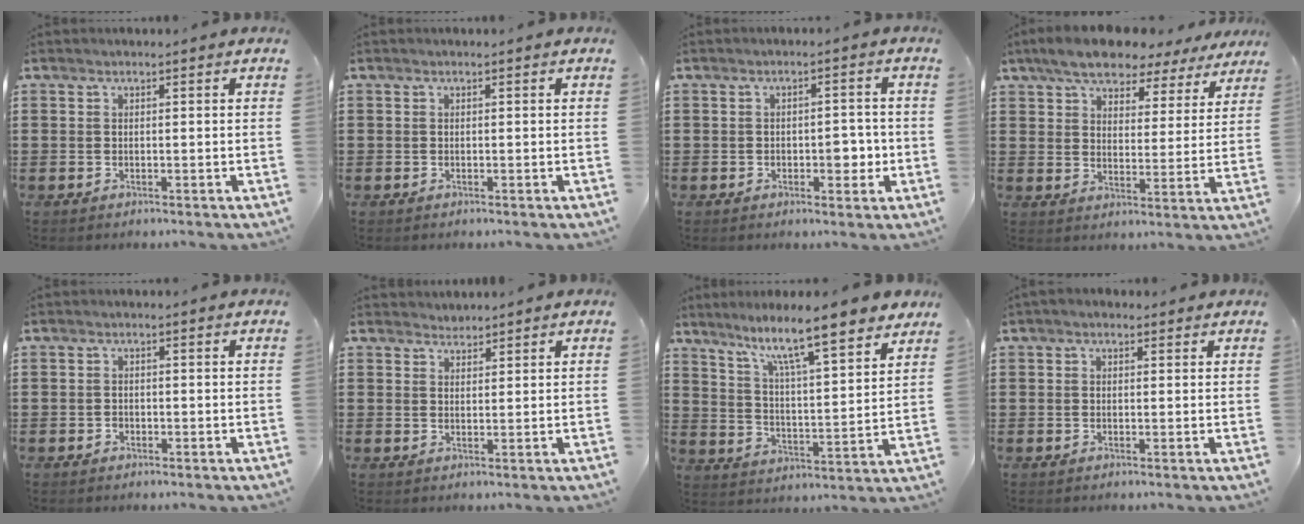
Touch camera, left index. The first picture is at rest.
{"total": 0.0}
{"total": 3.7, "force": [-0.8, 2.1, 3.0], "torque": [-0.031, -0.005, -0.022]}
{"total": 7.4, "force": [6.7, 1.9, 2.6], "torque": [-0.079, -0.021, 0.121]}
{"total": 0.7, "force": [-0.4, 0.6, 0.1], "torque": [-0.006, 0.003, -0.010]}
{"total": 1.5, "force": [1.4, 0.2, -0.4], "torque": [0.003, 0.002, 0.028]}
{"total": 9.4, "force": [7.9, 0.5, 5.2], "torque": [-0.112, -0.053, 0.126]}
{"total": 1.1, "force": [0.5, 0.7, 0.6], "torque": [-0.012, 0.007, 0.009]}